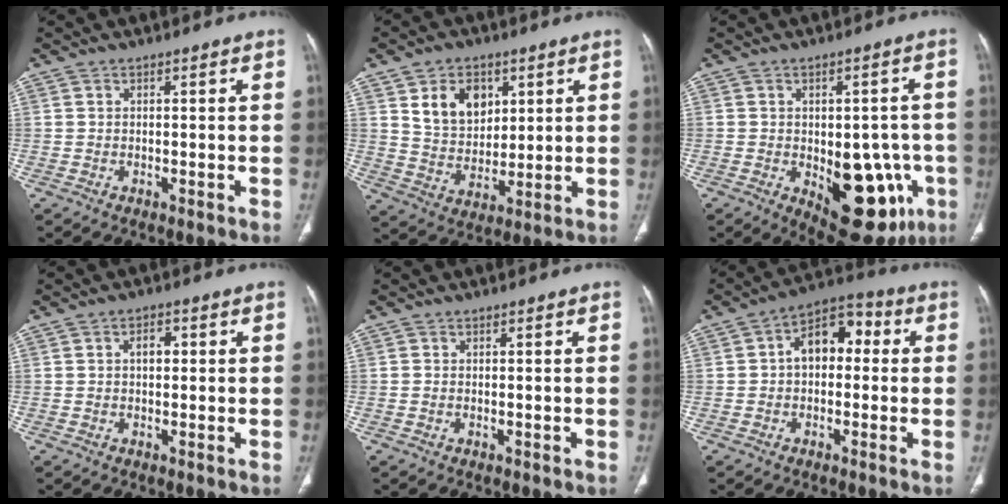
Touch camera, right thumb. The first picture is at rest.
{"total": 11.1, "force": [4.5, 7.9, 6.4], "torque": [-0.072, -0.026, 0.089]}
{"total": 17.7, "force": [-5.2, 9.4, 14.1], "torque": [-0.147, 0.008, -0.044]}
{"total": 2.7, "force": [0.4, 1.7, 2.0], "torque": [-0.027, 0.009, 0.003]}
{"total": 0.0}
{"total": 9.8, "force": [0.9, 6.4, 7.3], "torque": [-0.084, 0.035, 0.001]}